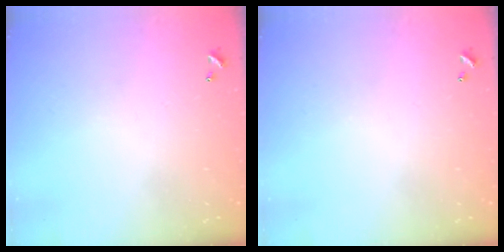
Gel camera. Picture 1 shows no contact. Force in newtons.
{"total": 0.0}